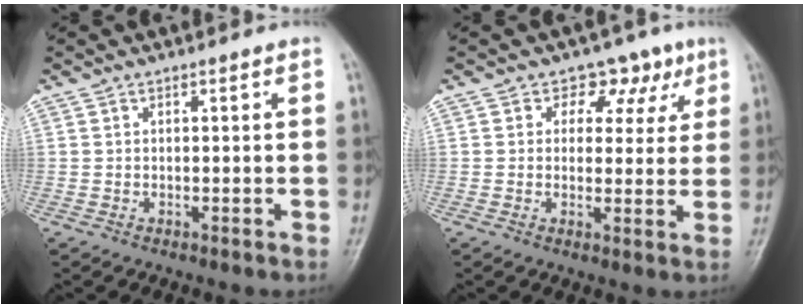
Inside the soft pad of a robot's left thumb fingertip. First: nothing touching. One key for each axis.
{"total": 6.5, "fx": 3.4, "fy": 5.1, "fz": 2.3, "tx": 0.021, "ty": -0.004, "tz": 0.038}